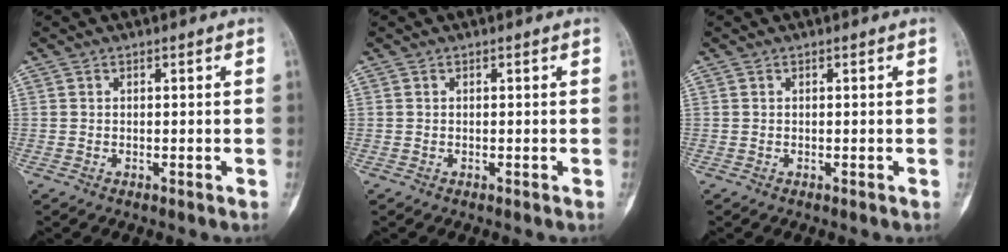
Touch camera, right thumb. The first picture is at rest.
{"total": 0.0}
{"total": 0.0}